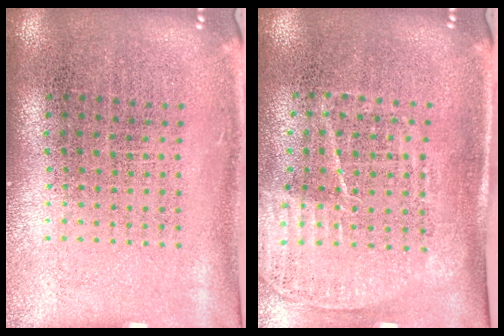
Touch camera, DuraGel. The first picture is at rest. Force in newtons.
{"total": 1.5, "press": 1.3, "slide": 0.8}